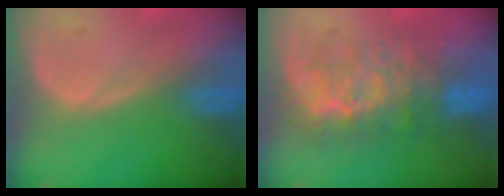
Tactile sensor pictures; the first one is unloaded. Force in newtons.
{"total": 9.3, "press": 8.4, "slide": 4.1}